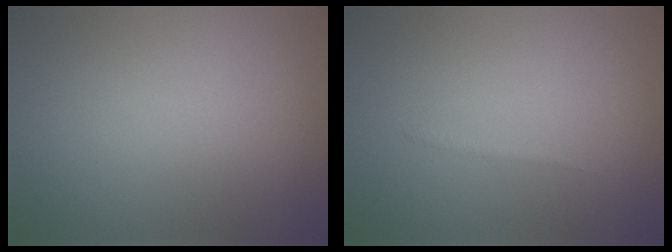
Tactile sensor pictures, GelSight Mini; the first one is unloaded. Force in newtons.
{"total": 0.5, "press": 0.5, "slide": 0.1}